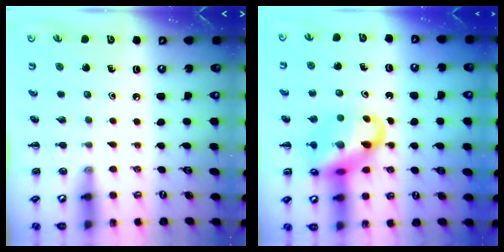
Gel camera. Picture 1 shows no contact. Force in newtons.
{"total": 16.9, "press": 16.7, "slide": 2.5}